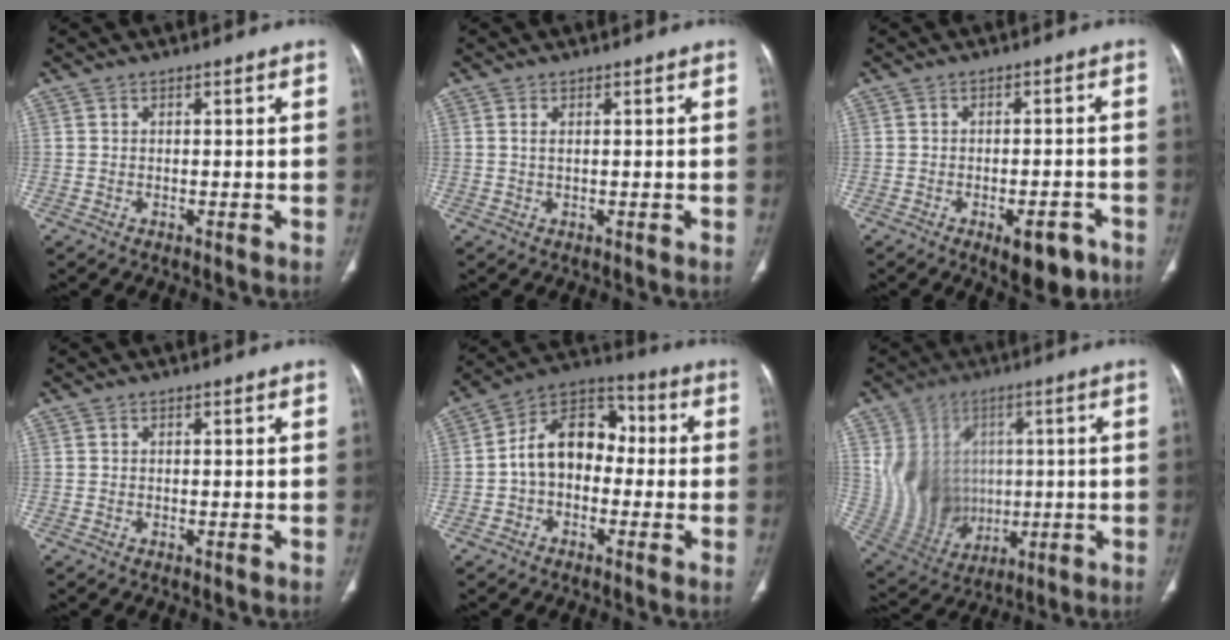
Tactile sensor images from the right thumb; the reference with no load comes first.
{"total": 1.0, "force": [0.4, 0.4, 0.8], "torque": [-0.022, 0.004, 0.009]}
{"total": 7.2, "force": [-4.0, 3.1, 5.2], "torque": [-0.046, 0.015, -0.049]}
{"total": 0.0}
{"total": 12.6, "force": [-0.7, 9.0, 8.7], "torque": [-0.114, 0.043, -0.030]}
{"total": 13.6, "force": [1.5, 11.7, 6.8], "torque": [-0.083, -0.001, 0.056]}